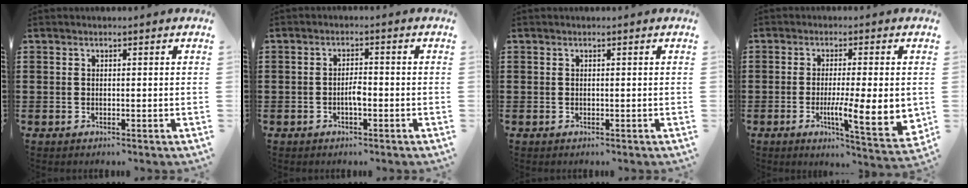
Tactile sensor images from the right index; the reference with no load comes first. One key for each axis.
{"total": 2.5, "fx": -0.9, "fy": 0.8, "fz": 2.2, "tx": -0.041, "ty": 0.004, "tz": -0.017}
{"total": 0.0}
{"total": 10.4, "fx": -1.6, "fy": 2.5, "fz": 10.0, "tx": -0.146, "ty": -0.020, "tz": -0.021}